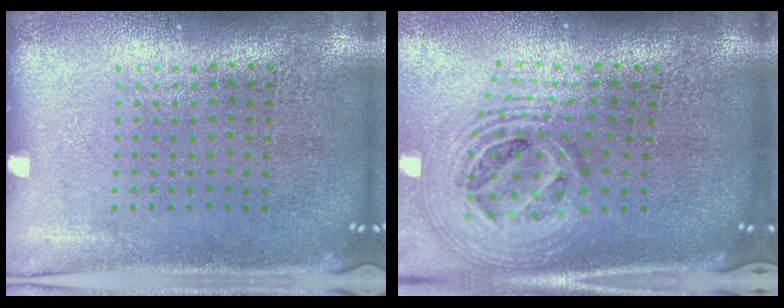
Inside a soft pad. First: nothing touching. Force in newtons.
{"total": 2.7, "press": 1.9, "slide": 1.9}